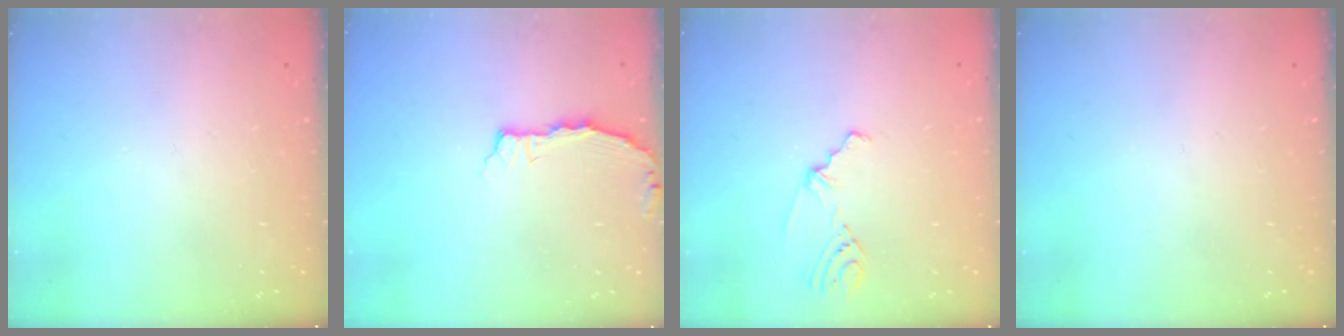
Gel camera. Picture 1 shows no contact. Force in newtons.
{"total": 2.9, "press": 2.9, "slide": 0.3}
{"total": 2.7, "press": 2.3, "slide": 1.6}
{"total": 0.0}